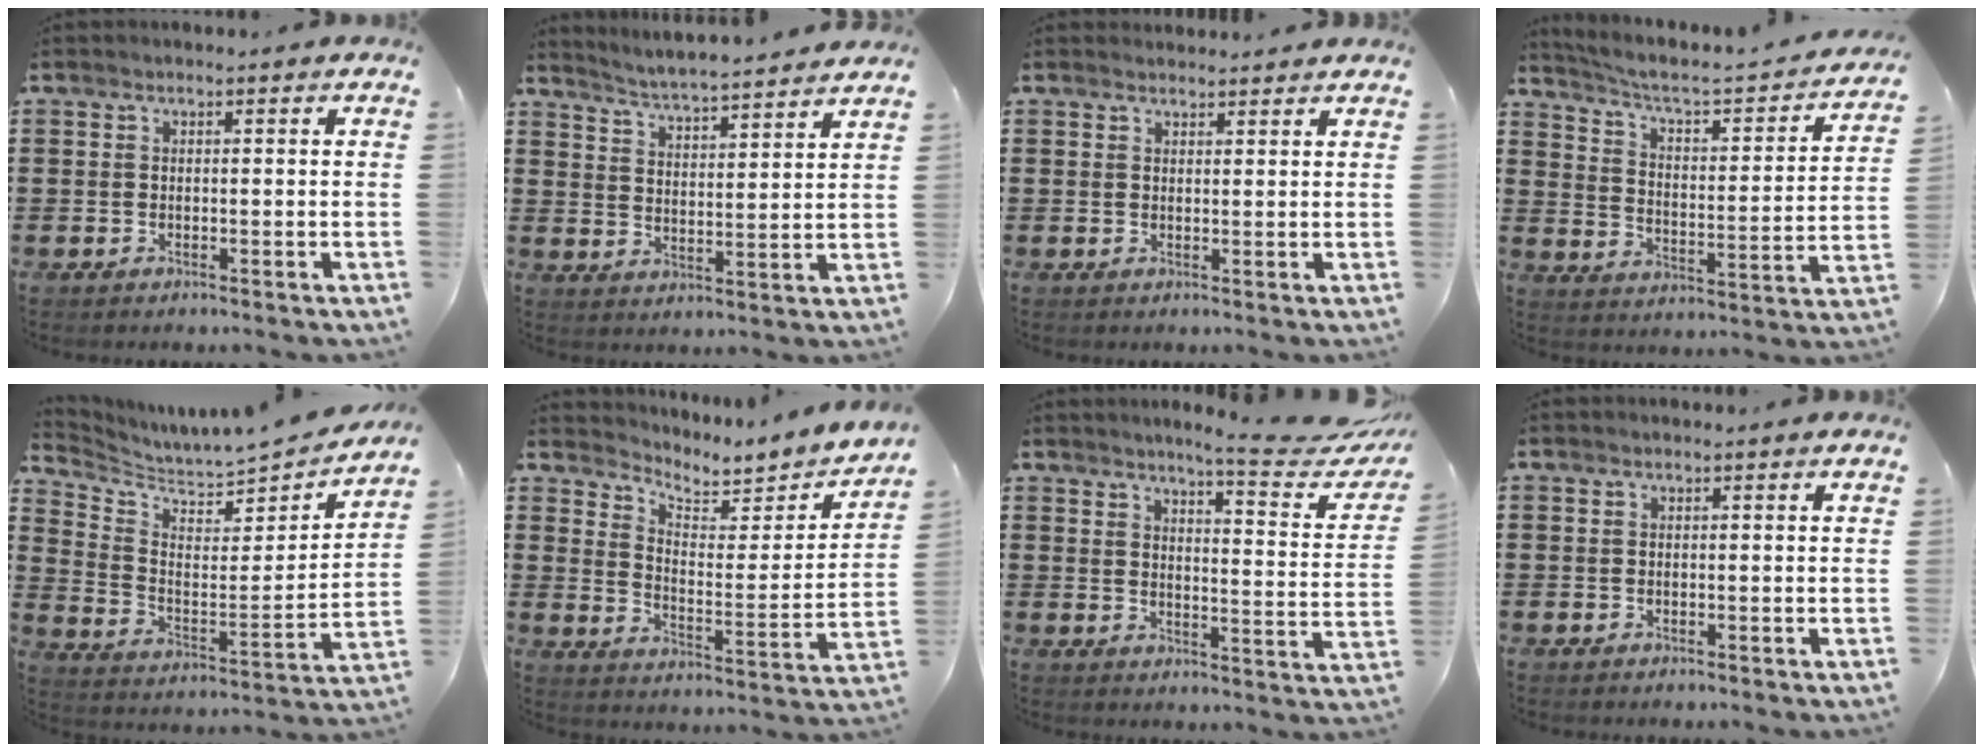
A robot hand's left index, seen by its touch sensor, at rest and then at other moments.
{"total": 4.2, "force": [4.1, -0.9, 0.5], "torque": [-0.030, -0.036, 0.066]}
{"total": 1.8, "force": [1.7, 0.2, 0.0], "torque": [-0.005, -0.001, 0.035]}
{"total": 3.6, "force": [2.6, 0.6, 2.4], "torque": [-0.064, -0.029, 0.032]}
{"total": 4.3, "force": [4.2, 1.0, 0.6], "torque": [-0.042, -0.041, 0.065]}
{"total": 4.0, "force": [3.7, 1.3, 0.8], "torque": [-0.035, -0.035, 0.056]}
{"total": 6.3, "force": [5.4, -0.4, 3.3], "torque": [-0.063, -0.039, 0.084]}
{"total": 0.0}